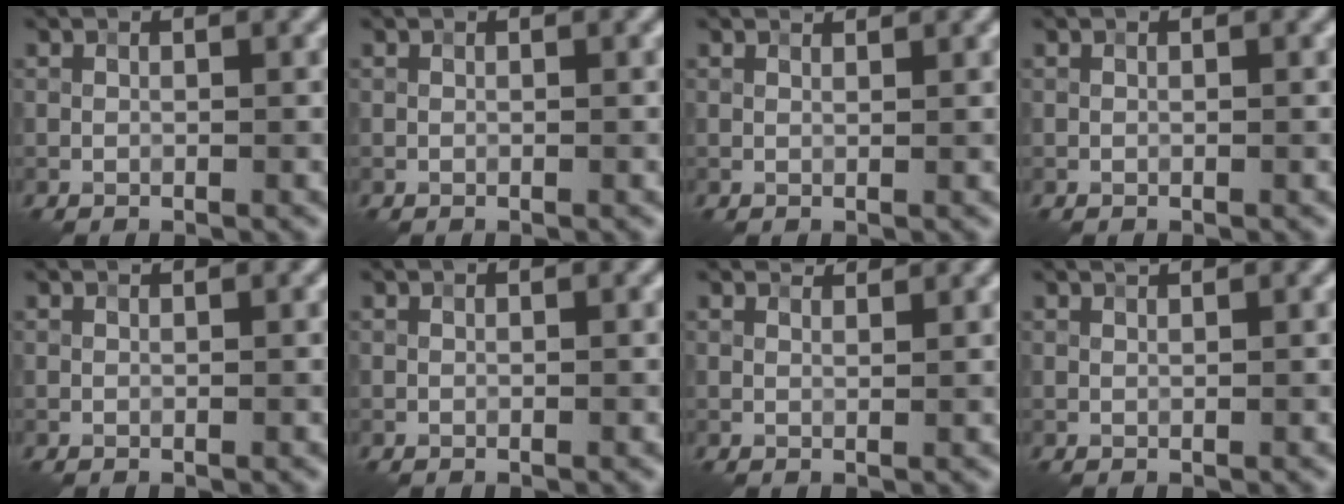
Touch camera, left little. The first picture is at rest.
{"total": 0.0}
{"total": 1.0, "force": [1.0, 0.1, 0.3], "torque": [-0.011, -0.002, 0.012]}
{"total": 0.0}
{"total": 0.0}
{"total": 0.0}
{"total": 2.0, "force": [1.9, 0.3, 0.6], "torque": [-0.019, 0.001, 0.025]}
{"total": 0.6, "force": [0.5, 0.0, 0.2], "torque": [-0.006, -0.002, 0.008]}